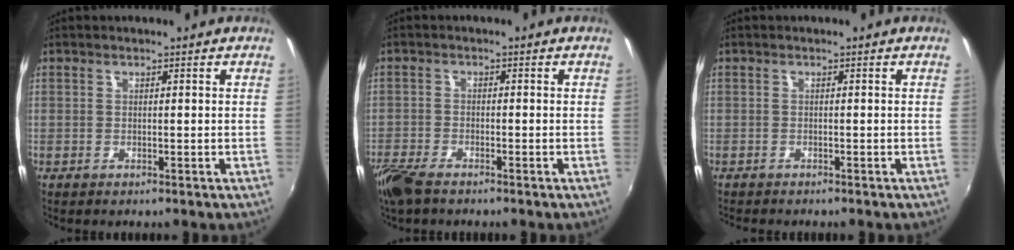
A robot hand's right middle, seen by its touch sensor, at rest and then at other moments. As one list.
[{"total": 6.5, "force": [-5.0, 2.0, 3.6], "torque": [-0.102, -0.023, -0.100]}, {"total": 1.6, "force": [-1.5, 0.1, 0.4], "torque": [-0.014, -0.009, -0.023]}]